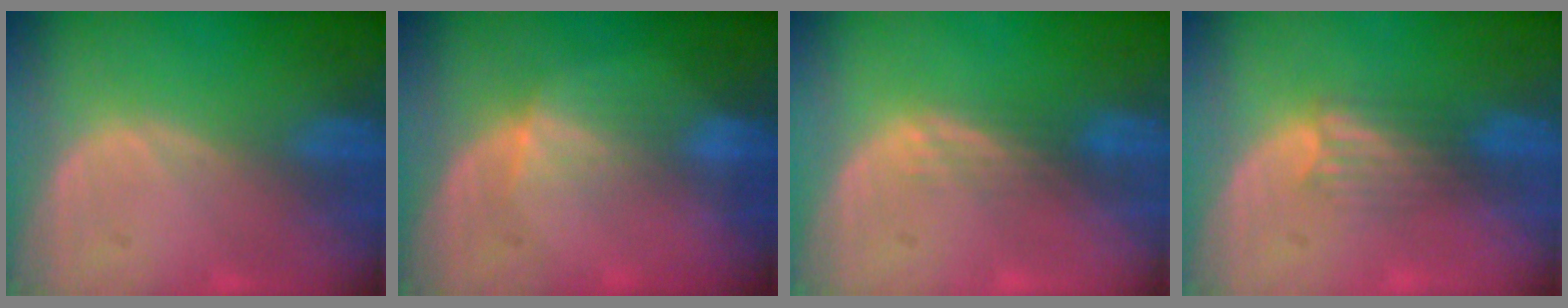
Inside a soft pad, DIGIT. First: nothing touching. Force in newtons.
{"total": 3.0, "press": 2.8, "slide": 1.1}
{"total": 1.8, "press": 1.7, "slide": 0.2}
{"total": 3.3, "press": 2.9, "slide": 1.6}